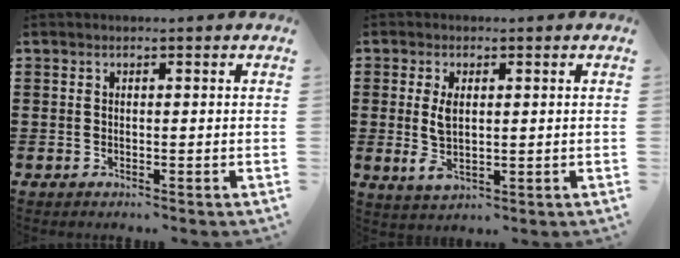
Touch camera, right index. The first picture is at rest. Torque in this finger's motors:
{"motor_torque": [1.75, 0.39, 0.64, 0.16]}